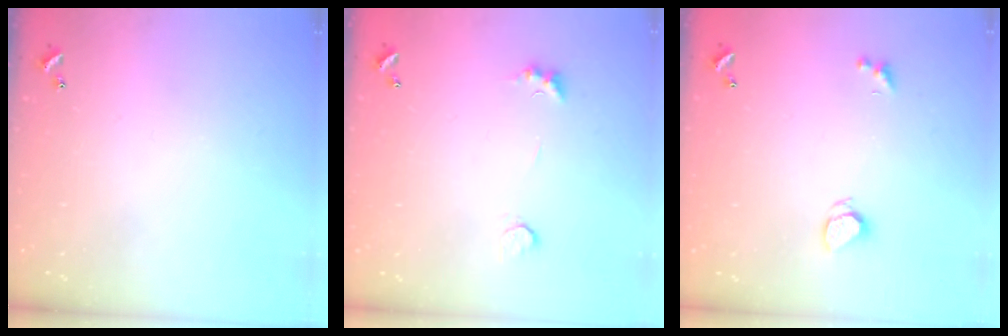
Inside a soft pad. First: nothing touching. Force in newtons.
{"total": 2.7, "press": 2.6, "slide": 0.8}
{"total": 1.8, "press": 1.7, "slide": 0.3}